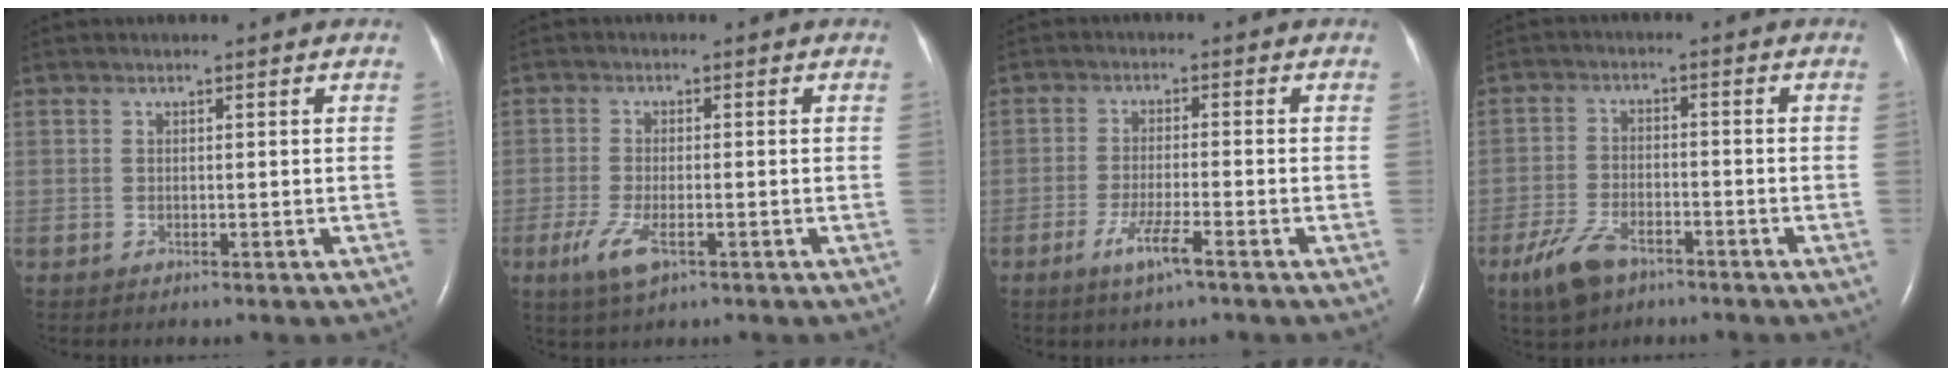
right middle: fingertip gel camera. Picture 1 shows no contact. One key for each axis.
{"total": 4.8, "fx": -2.3, "fy": 1.4, "fz": 4.0, "tx": -0.092, "ty": -0.010, "tz": -0.040}
{"total": 4.7, "fx": -2.7, "fy": 0.0, "fz": 3.8, "tx": -0.075, "ty": -0.008, "tz": -0.053}
{"total": 6.8, "fx": -4.5, "fy": 3.1, "fz": 4.0, "tx": -0.093, "ty": -0.007, "tz": -0.080}